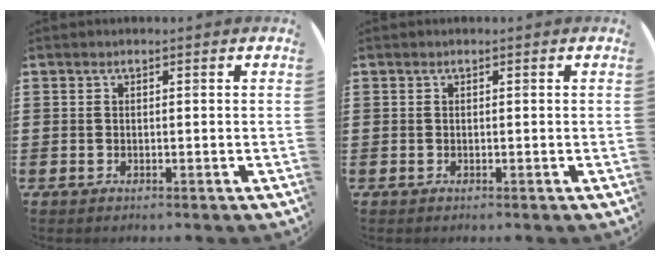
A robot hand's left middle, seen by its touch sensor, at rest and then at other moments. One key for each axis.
{"total": 0.0}